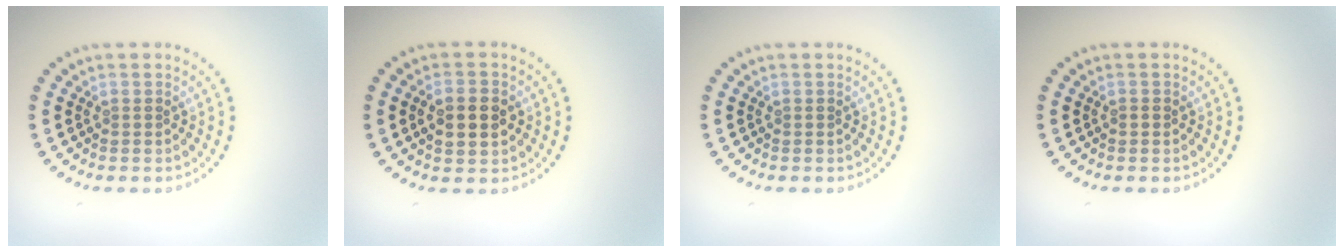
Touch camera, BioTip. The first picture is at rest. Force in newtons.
{"total": 4.1, "press": 4.1, "slide": 0.1}
{"total": 0.0}
{"total": 0.7, "press": 0.7, "slide": 0.1}